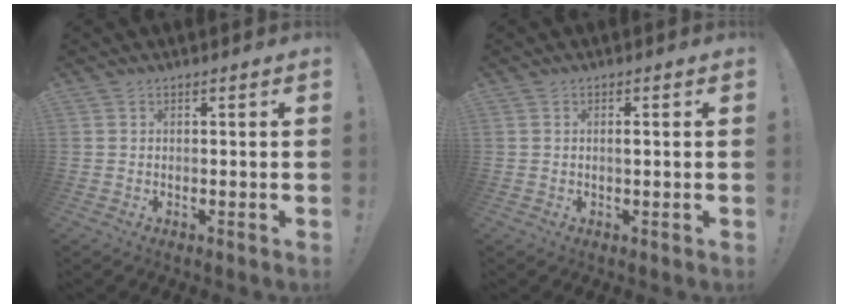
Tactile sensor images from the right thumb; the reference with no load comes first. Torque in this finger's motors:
{"motor_torque": [-0.02, -0.19, 0.07, 0.27, 0.06]}